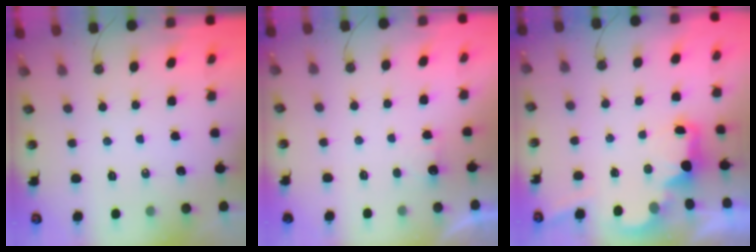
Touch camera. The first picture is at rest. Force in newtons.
{"total": 1.0, "press": 0.7, "slide": 0.6}
{"total": 3.0, "press": 2.9, "slide": 0.6}